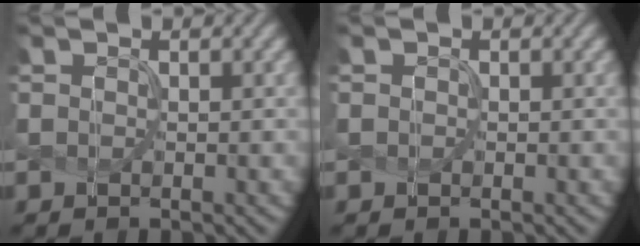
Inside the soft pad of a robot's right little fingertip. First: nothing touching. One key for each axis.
{"total": 0.0}